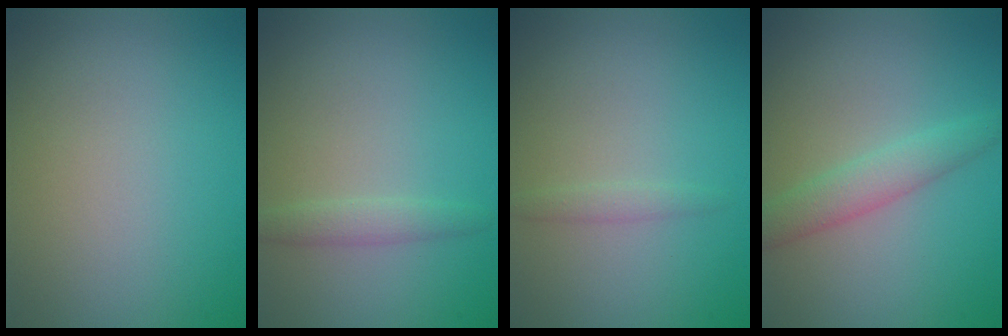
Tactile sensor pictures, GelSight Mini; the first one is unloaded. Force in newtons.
{"total": 1.4, "press": 1.4, "slide": 0.1}
{"total": 0.9, "press": 0.9, "slide": 0.1}
{"total": 2.6, "press": 2.6, "slide": 0.1}